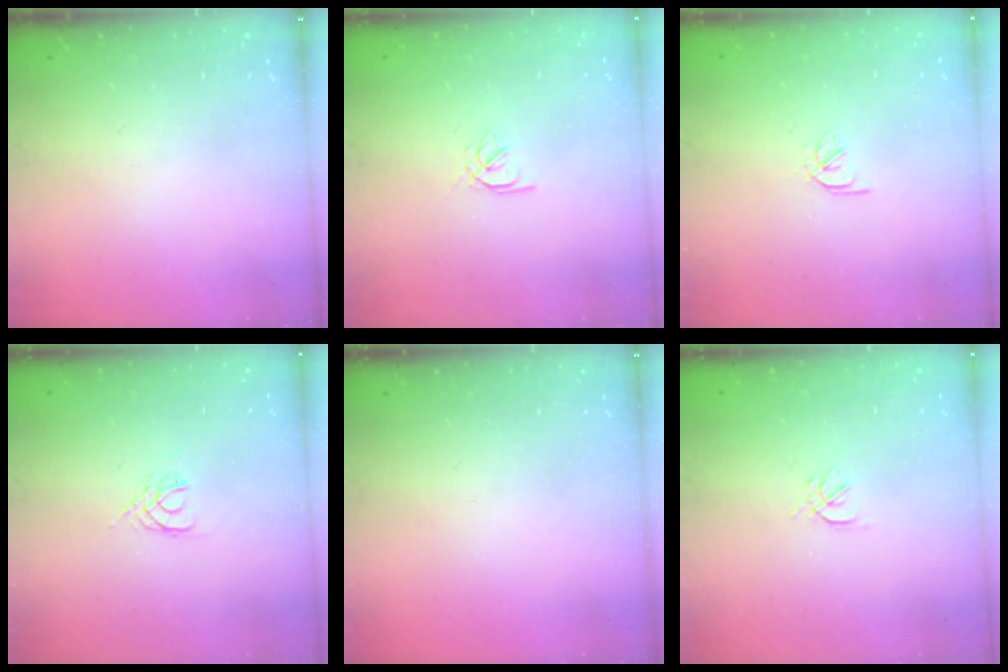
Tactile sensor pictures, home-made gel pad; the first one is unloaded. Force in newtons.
{"total": 2.1, "press": 2.0, "slide": 0.5}
{"total": 1.7, "press": 1.6, "slide": 0.6}
{"total": 2.4, "press": 2.3, "slide": 0.4}
{"total": 0.0}
{"total": 1.7, "press": 1.6, "slide": 0.6}